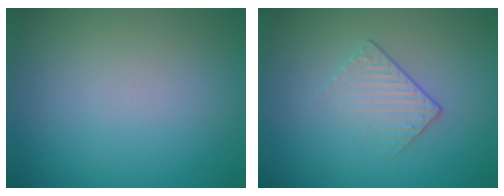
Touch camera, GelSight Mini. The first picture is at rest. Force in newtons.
{"total": 1.5, "press": 1.0, "slide": 1.1}